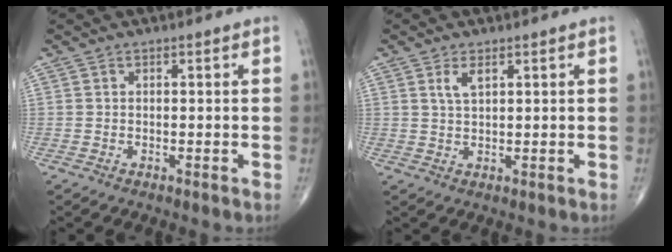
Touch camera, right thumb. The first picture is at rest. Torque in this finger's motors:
{"motor_torque": [0.00, 0.02, 0.10, -0.02, 0.08]}